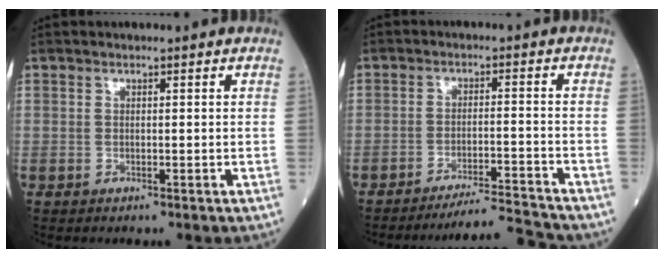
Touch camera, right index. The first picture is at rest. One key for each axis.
{"total": 6.9, "fx": -6.6, "fy": -2.1, "fz": 0.2, "tx": 0.000, "ty": 0.004, "tz": -0.112}